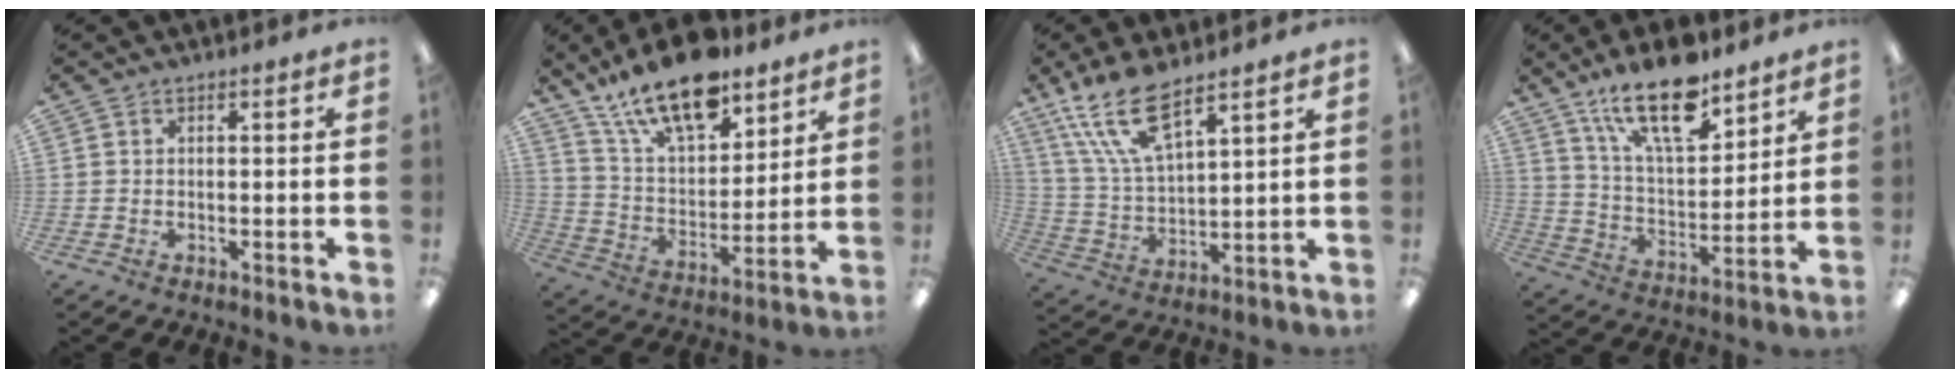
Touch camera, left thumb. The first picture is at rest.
{"total": 18.6, "force": [13.8, 7.6, 9.9], "torque": [-0.178, -0.074, 0.243]}
{"total": 14.8, "force": [10.1, 5.3, 9.4], "torque": [-0.211, -0.036, 0.181]}
{"total": 18.7, "force": [13.3, 7.2, 11.0], "torque": [-0.187, -0.070, 0.226]}